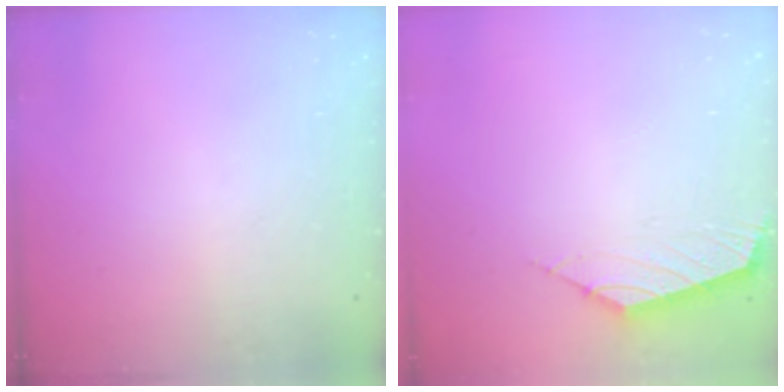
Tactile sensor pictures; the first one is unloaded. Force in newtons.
{"total": 2.6, "press": 2.5, "slide": 0.6}